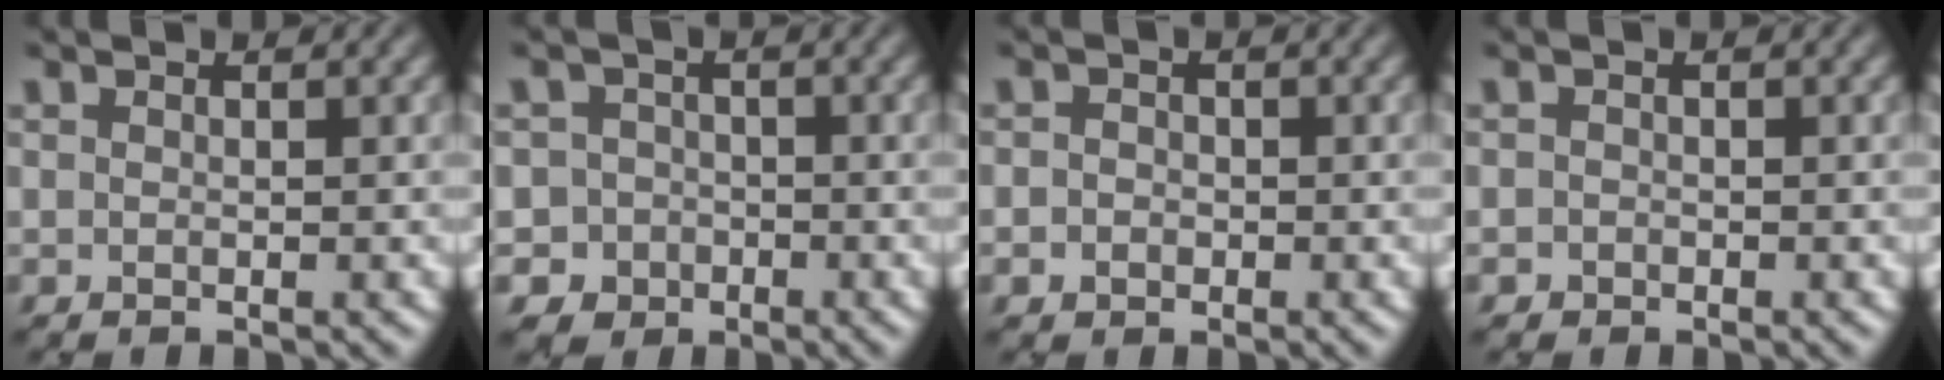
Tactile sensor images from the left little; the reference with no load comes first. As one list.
[{"total": 4.1, "force": [-1.8, 3.7, 0.2], "torque": [0.028, 0.000, -0.041]}, {"total": 1.5, "force": [-0.3, 1.4, 0.6], "torque": [0.004, 0.002, -0.012]}, {"total": 0.6, "force": [-0.3, 0.5, 0.0], "torque": [0.005, -0.003, -0.006]}]